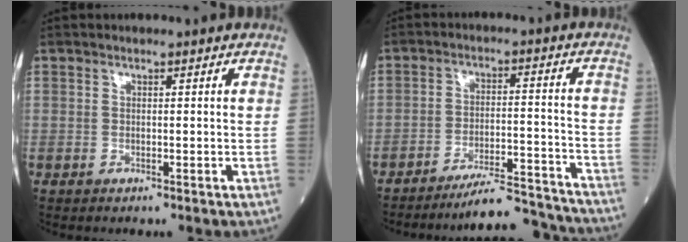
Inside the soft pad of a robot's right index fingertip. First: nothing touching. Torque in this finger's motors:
{"motor_torque": [-0.40, -0.59, 0.06, 0.00]}